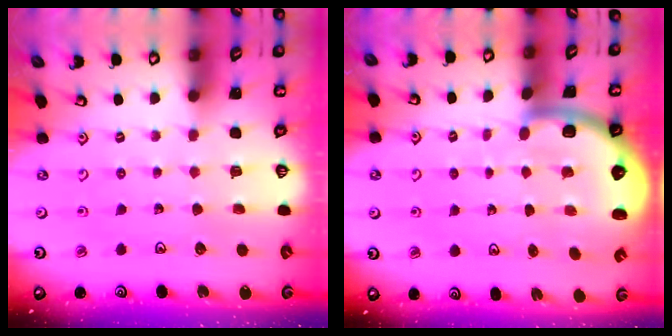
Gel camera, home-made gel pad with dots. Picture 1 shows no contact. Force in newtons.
{"total": 5.0, "press": 4.5, "slide": 2.2}